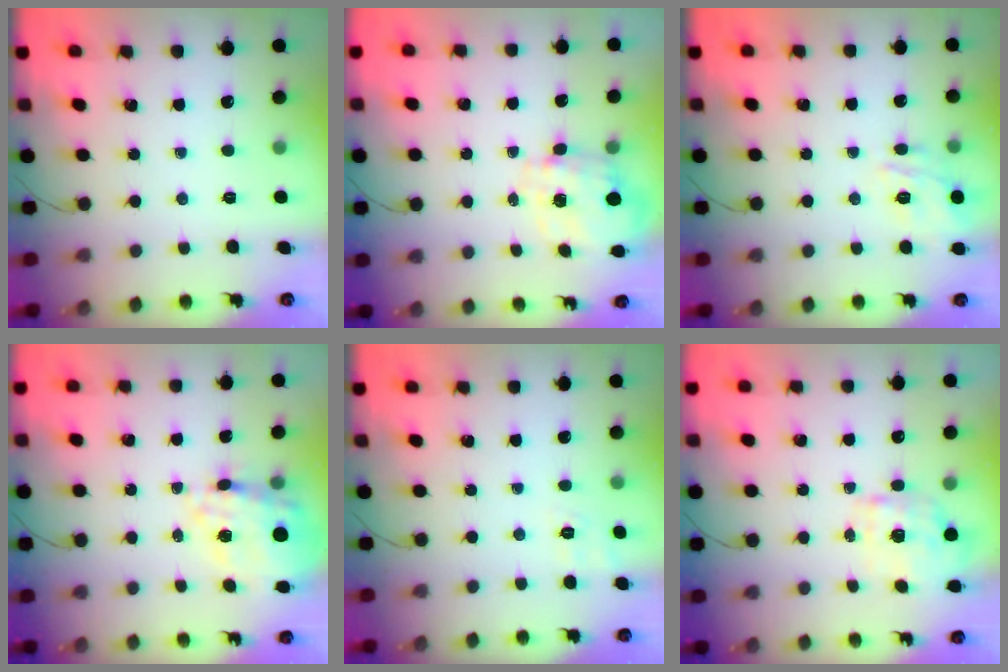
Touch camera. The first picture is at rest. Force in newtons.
{"total": 2.9, "press": 2.7, "slide": 1.1}
{"total": 11.7, "press": 11.7, "slide": 0.8}
{"total": 19.5, "press": 19.1, "slide": 3.8}
{"total": 2.5, "press": 1.8, "slide": 1.8}
{"total": 1.9, "press": 1.6, "slide": 1.0}